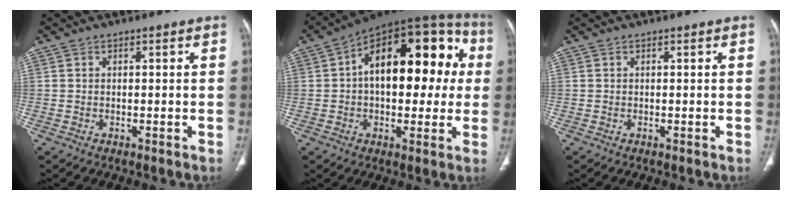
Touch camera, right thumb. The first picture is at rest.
{"total": 23.7, "force": [3.1, 12.8, 19.7], "torque": [-0.243, 0.044, 0.034]}
{"total": 0.0}